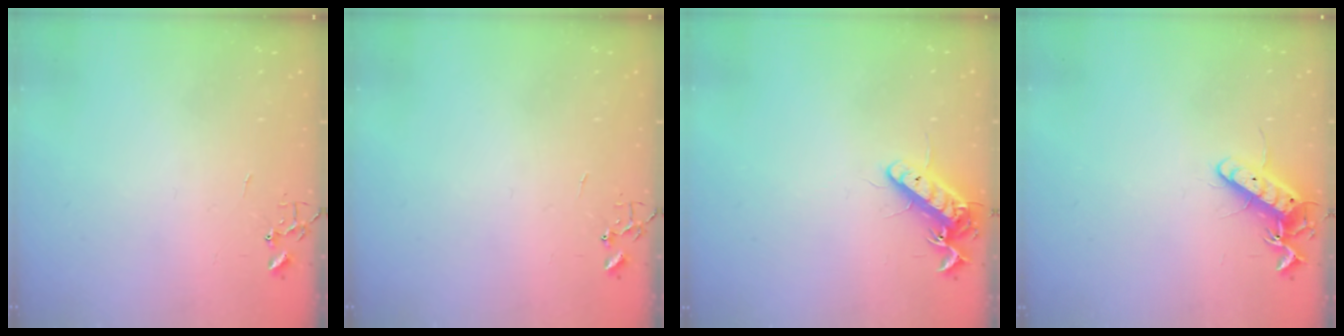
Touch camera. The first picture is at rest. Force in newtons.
{"total": 0.0}
{"total": 12.9, "press": 12.6, "slide": 2.5}
{"total": 12.2, "press": 12.2, "slide": 0.9}